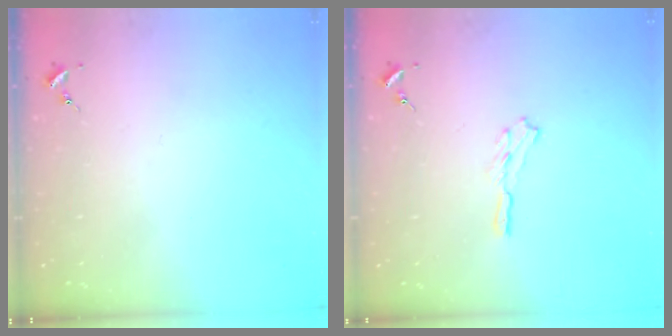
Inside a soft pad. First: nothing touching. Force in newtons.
{"total": 3.8, "press": 3.8, "slide": 0.3}